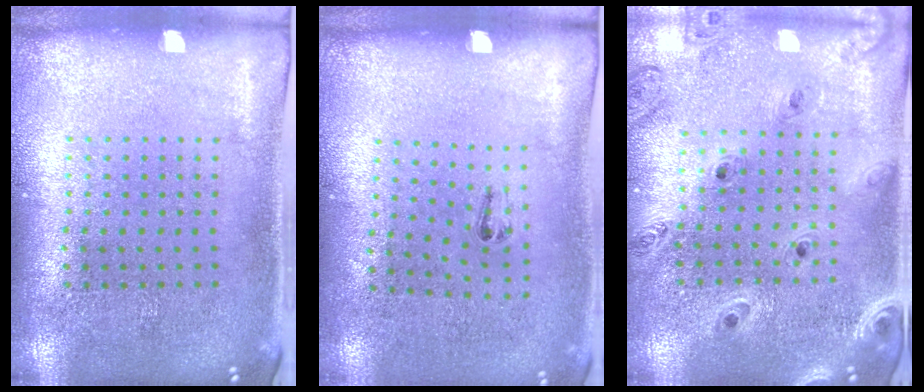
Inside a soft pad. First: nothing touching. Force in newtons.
{"total": 0.6, "press": 0.3, "slide": 0.6}
{"total": 1.3, "press": 1.2, "slide": 0.3}